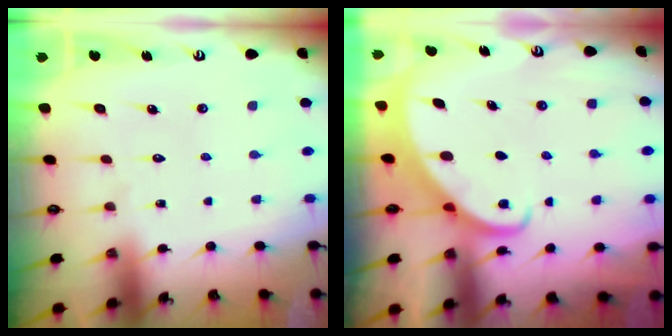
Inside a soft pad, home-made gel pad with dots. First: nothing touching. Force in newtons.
{"total": 2.7, "press": 2.7, "slide": 0.3}